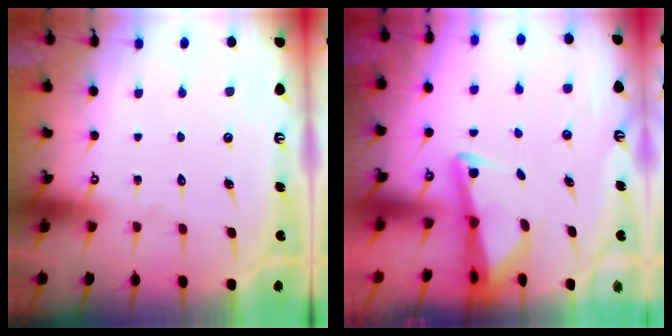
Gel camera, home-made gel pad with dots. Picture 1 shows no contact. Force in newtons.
{"total": 2.3, "press": 2.2, "slide": 0.3}